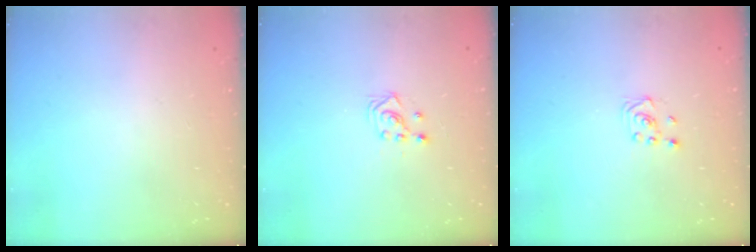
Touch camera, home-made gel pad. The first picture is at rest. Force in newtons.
{"total": 2.9, "press": 2.7, "slide": 1.0}
{"total": 1.9, "press": 1.8, "slide": 0.6}